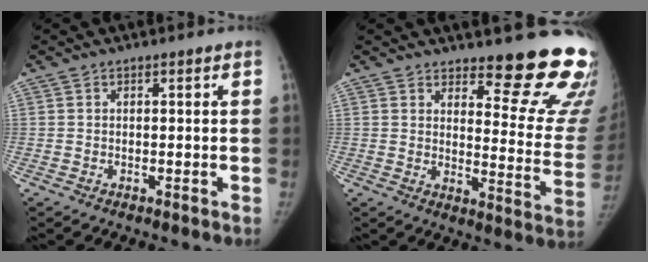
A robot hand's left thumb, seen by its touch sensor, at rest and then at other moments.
{"total": 17.9, "force": [14.8, 4.4, 9.1], "torque": [-0.072, -0.144, 0.175]}